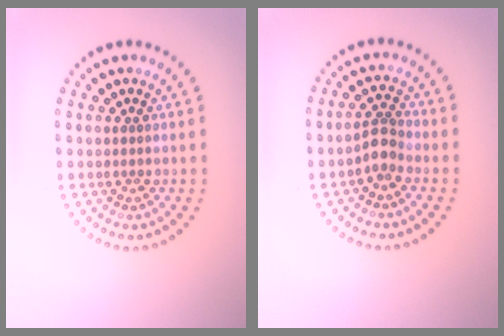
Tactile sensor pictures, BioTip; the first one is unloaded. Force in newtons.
{"total": 2.1, "press": 1.7, "slide": 1.3}